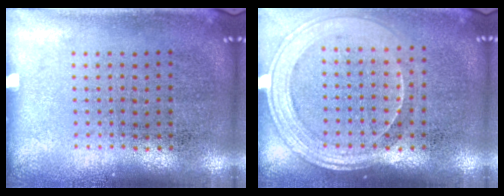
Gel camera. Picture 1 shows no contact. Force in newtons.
{"total": 1.9, "press": 1.7, "slide": 0.8}